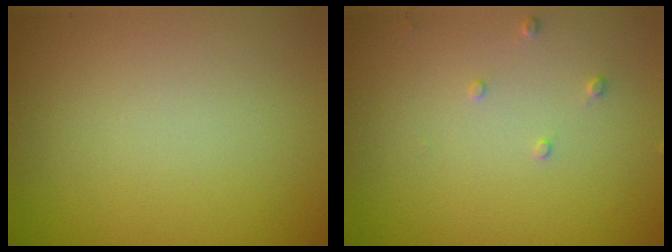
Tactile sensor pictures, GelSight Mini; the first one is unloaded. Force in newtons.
{"total": 0.8, "press": 0.8, "slide": 0.2}